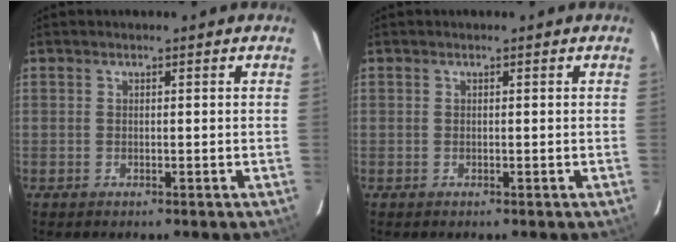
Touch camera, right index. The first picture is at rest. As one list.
[{"total": 0.0}]